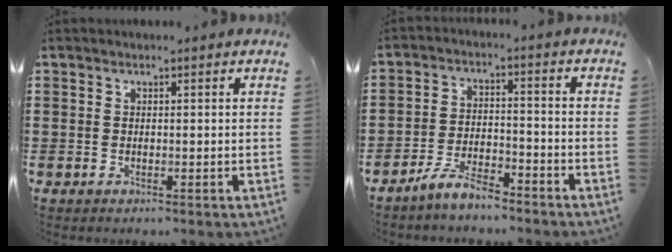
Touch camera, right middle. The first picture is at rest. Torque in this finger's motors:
{"motor_torque": [2.14, 0.00, 0.02, -0.01]}